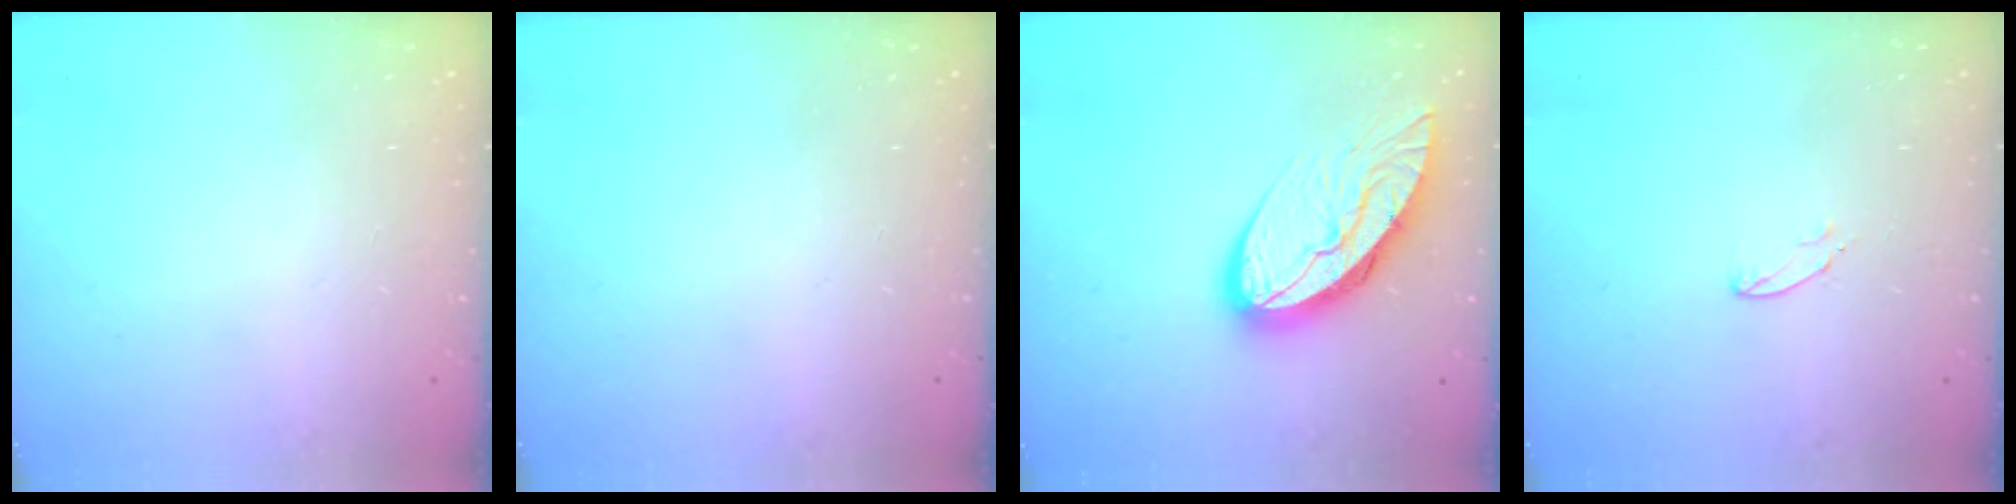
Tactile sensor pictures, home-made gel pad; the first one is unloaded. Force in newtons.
{"total": 0.0}
{"total": 12.3, "press": 12.2, "slide": 1.1}
{"total": 4.7, "press": 4.6, "slide": 0.3}